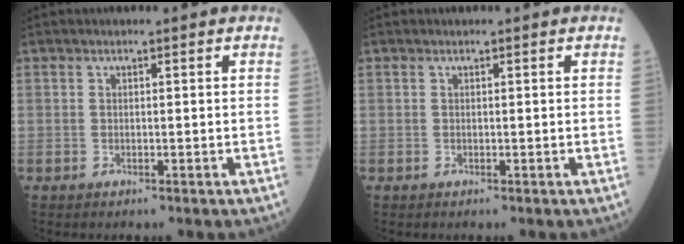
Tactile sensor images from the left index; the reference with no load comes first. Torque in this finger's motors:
{"motor_torque": [-0.01, 0.01, 0.00, -0.01]}